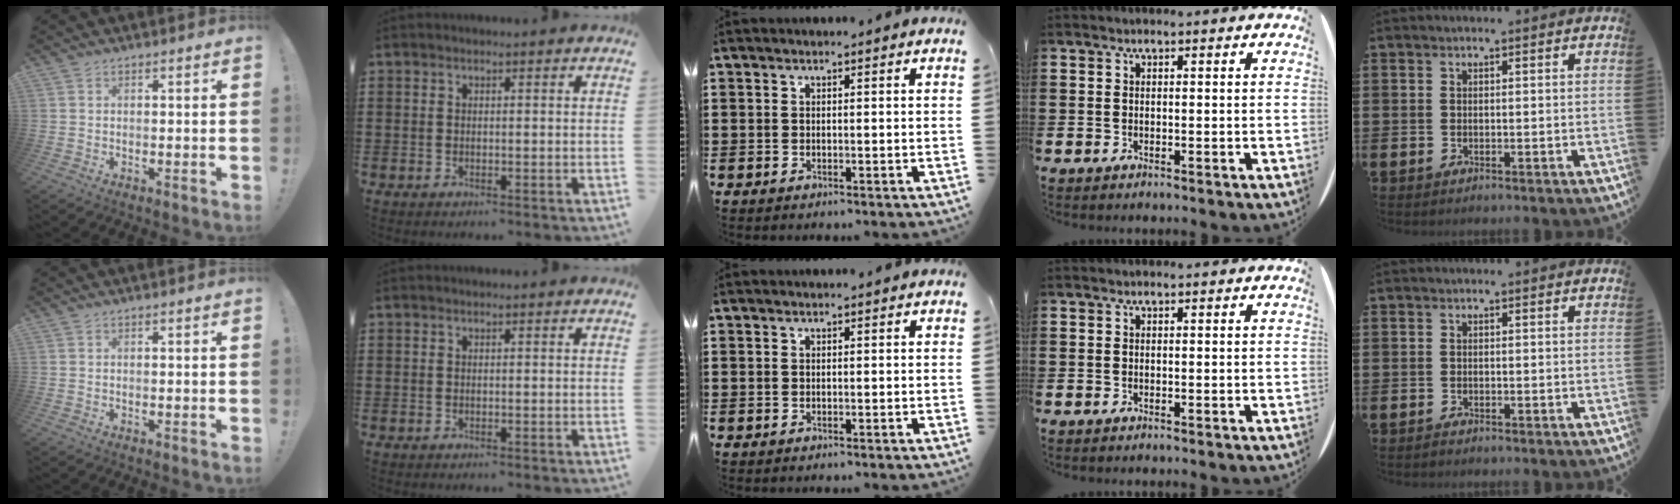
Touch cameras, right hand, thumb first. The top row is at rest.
{}